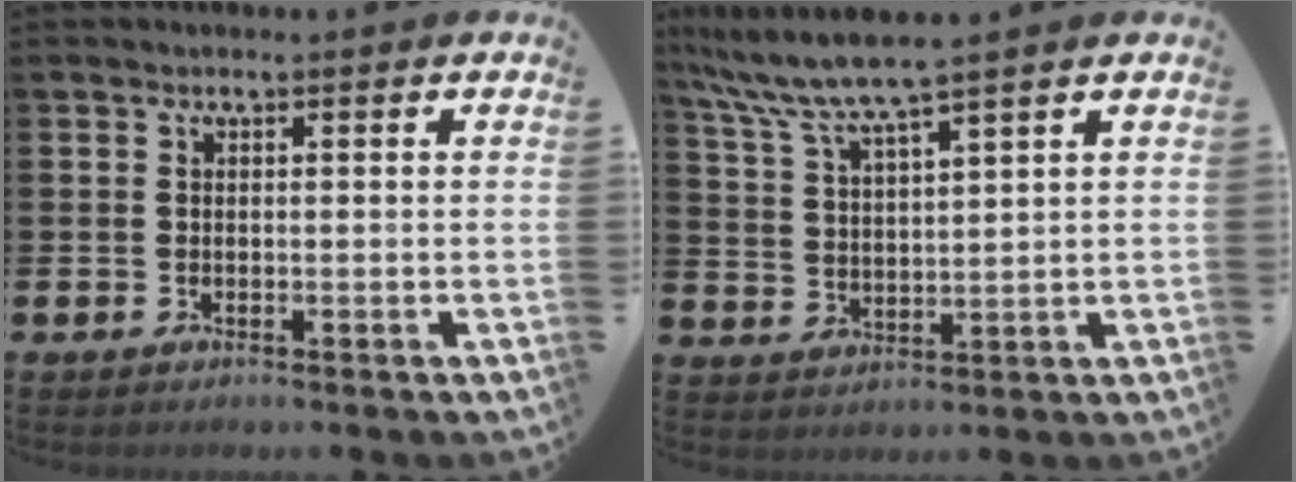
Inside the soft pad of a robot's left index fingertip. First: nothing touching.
{"total": 6.8, "force": [6.0, -0.2, 3.0], "torque": [-0.080, -0.026, 0.105]}